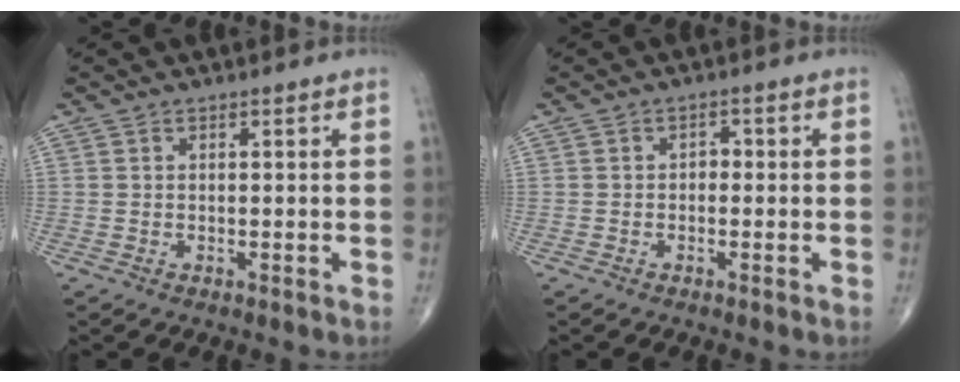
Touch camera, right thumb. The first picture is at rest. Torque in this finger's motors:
{"motor_torque": [0.13, 0.38, 0.39, 0.12, -0.04]}